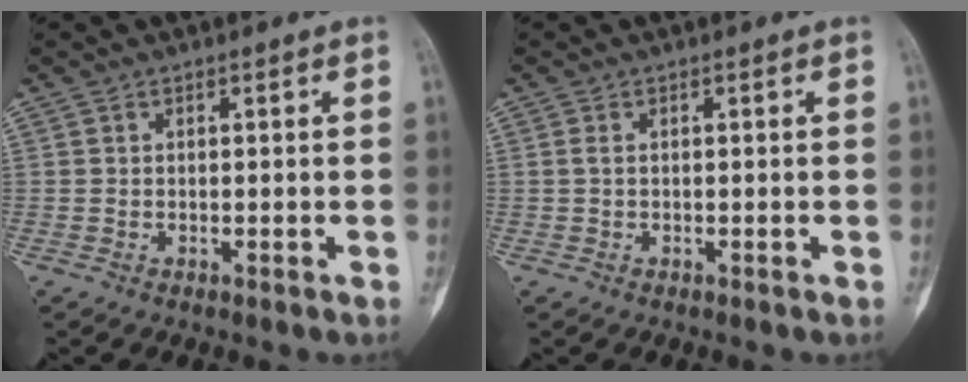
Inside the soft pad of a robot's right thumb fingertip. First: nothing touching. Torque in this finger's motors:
{"motor_torque": [-0.65, -0.12, 0.33, 0.07, 0.02]}